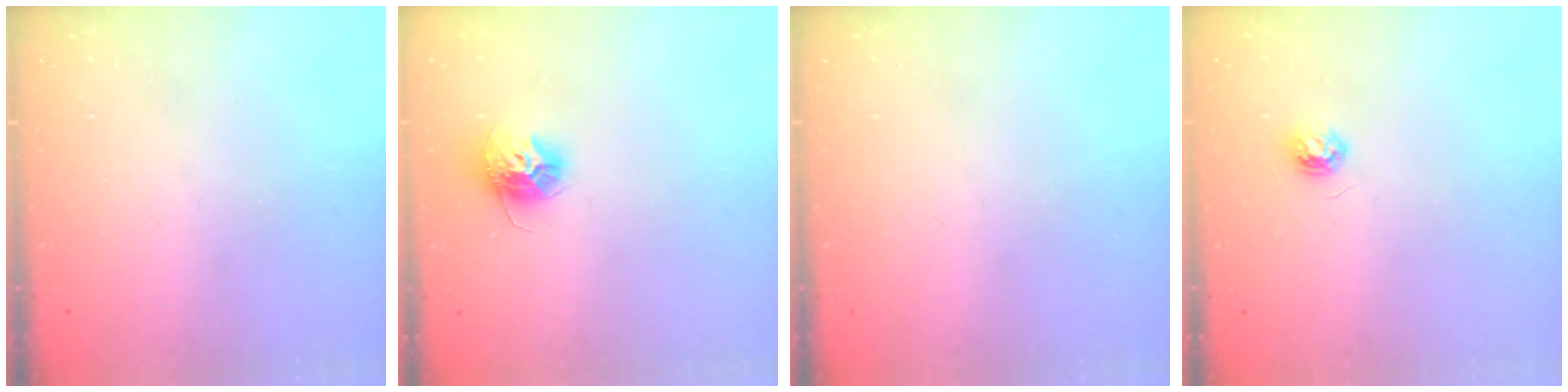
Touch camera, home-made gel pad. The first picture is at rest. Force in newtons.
{"total": 10.5, "press": 10.4, "slide": 0.9}
{"total": 0.0}
{"total": 4.5, "press": 4.4, "slide": 0.5}